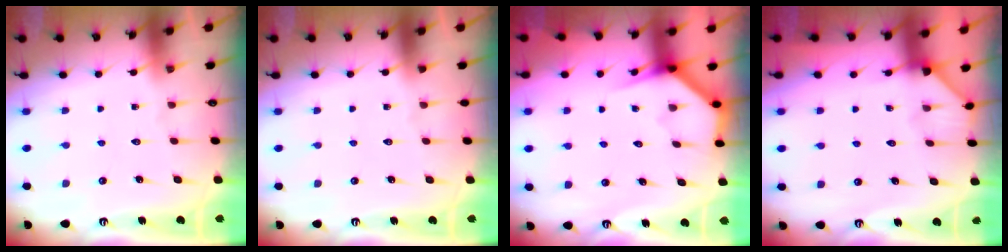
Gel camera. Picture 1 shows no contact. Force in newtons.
{"total": 0.0}
{"total": 4.0, "press": 3.9, "slide": 0.2}
{"total": 2.0, "press": 2.0, "slide": 0.1}